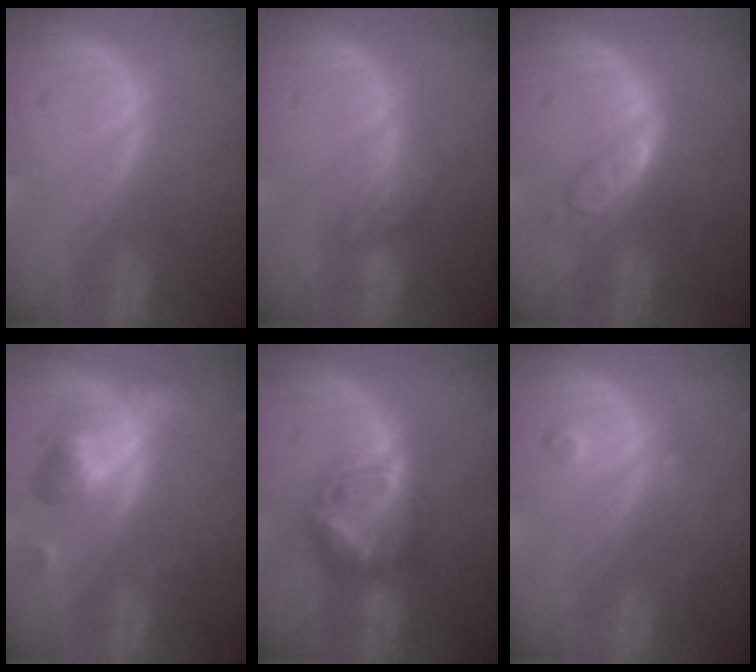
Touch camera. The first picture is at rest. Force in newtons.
{"total": 4.3, "press": 4.1, "slide": 1.1}
{"total": 5.3, "press": 4.6, "slide": 2.6}
{"total": 6.3, "press": 5.7, "slide": 2.6}
{"total": 7.8, "press": 6.7, "slide": 4.0}
{"total": 2.5, "press": 2.1, "slide": 1.3}